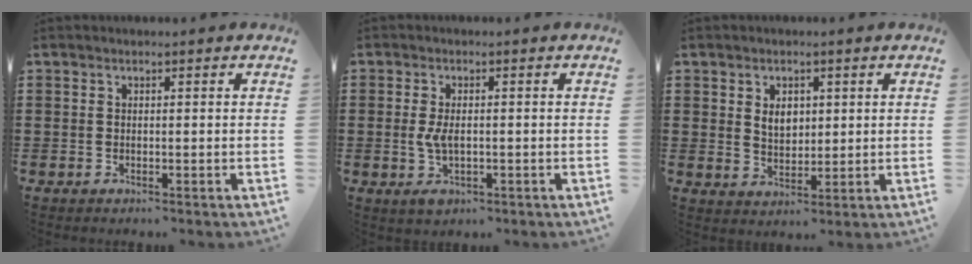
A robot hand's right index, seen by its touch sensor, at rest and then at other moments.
{"total": 3.6, "force": [-0.4, 1.9, 3.1], "torque": [-0.071, 0.000, -0.012]}
{"total": 3.7, "force": [1.2, 2.7, 2.2], "torque": [-0.043, 0.009, 0.018]}